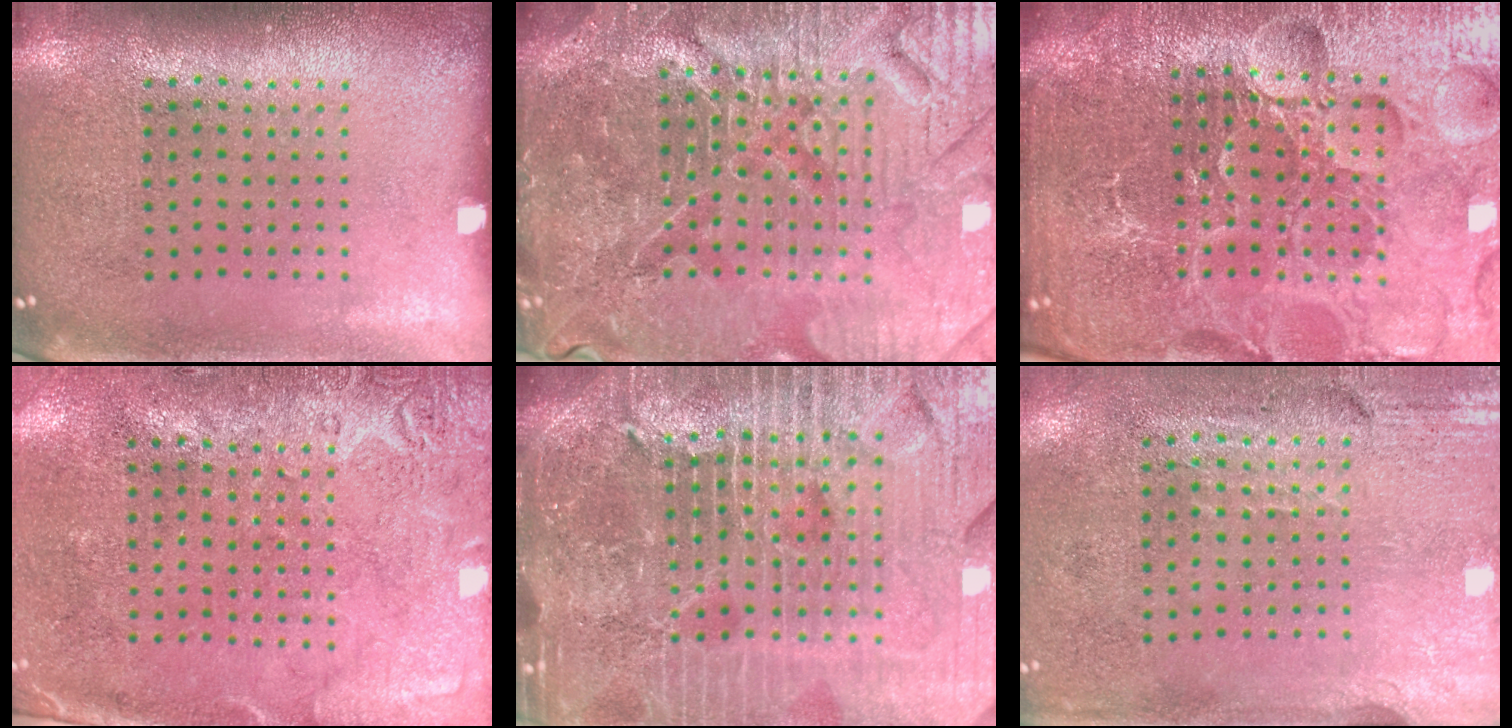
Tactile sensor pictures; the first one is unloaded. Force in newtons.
{"total": 6.0, "press": 5.5, "slide": 2.3}
{"total": 5.6, "press": 5.2, "slide": 2.1}
{"total": 2.8, "press": 2.2, "slide": 1.7}
{"total": 6.6, "press": 5.8, "slide": 3.2}
{"total": 2.9, "press": 2.5, "slide": 1.5}